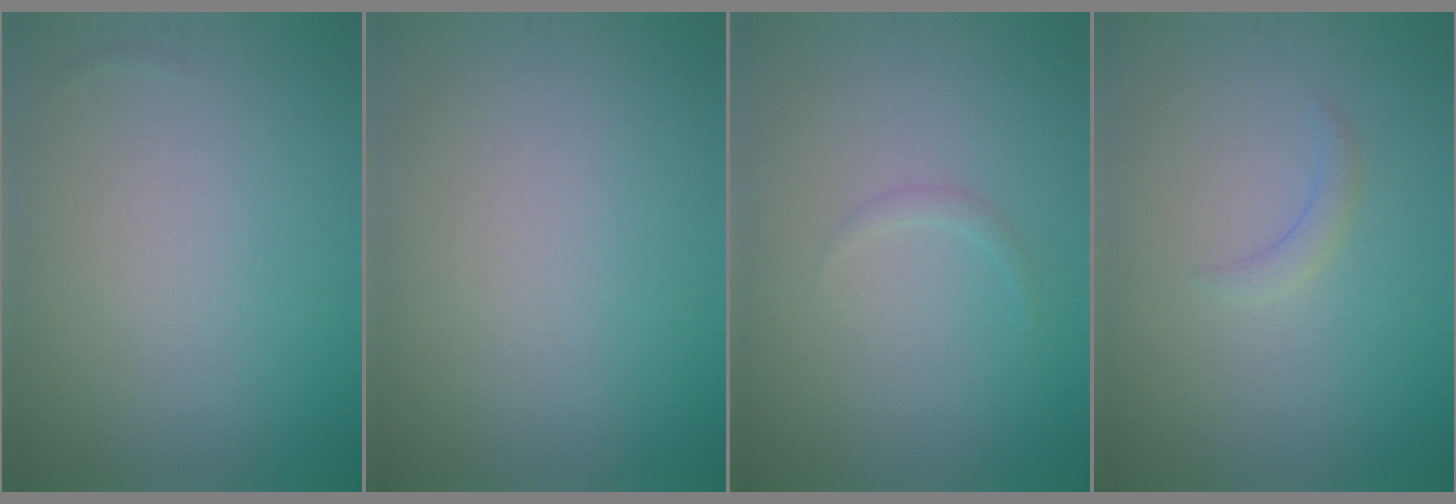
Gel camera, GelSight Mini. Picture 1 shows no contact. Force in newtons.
{"total": 0.0}
{"total": 0.7, "press": 0.7, "slide": 0.1}
{"total": 1.2, "press": 1.2, "slide": 0.2}